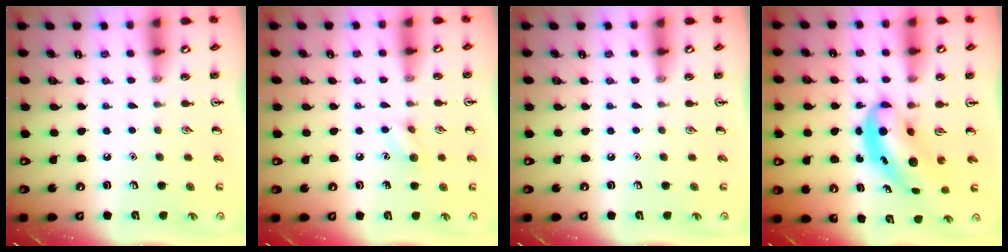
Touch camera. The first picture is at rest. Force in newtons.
{"total": 6.2, "press": 6.0, "slide": 1.5}
{"total": 0.0}
{"total": 7.2, "press": 7.1, "slide": 1.3}